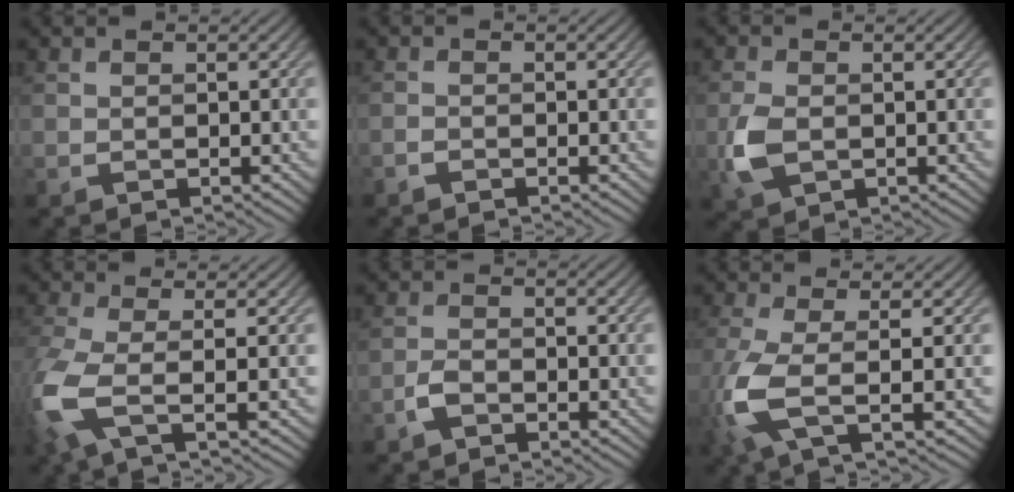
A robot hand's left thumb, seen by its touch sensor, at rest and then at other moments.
{"total": 0.9, "force": [-0.8, 0.1, 0.3], "torque": [-0.007, 0.002, -0.022]}
{"total": 4.3, "force": [-0.8, 2.8, 3.2], "torque": [-0.083, -0.006, -0.020]}
{"total": 6.5, "force": [-1.6, 1.9, 6.1], "torque": [-0.151, -0.017, -0.042]}
{"total": 2.0, "force": [-1.4, 0.9, 1.1], "torque": [-0.024, 0.006, -0.035]}
{"total": 6.3, "force": [-0.5, 1.7, 6.0], "torque": [-0.155, -0.014, -0.016]}